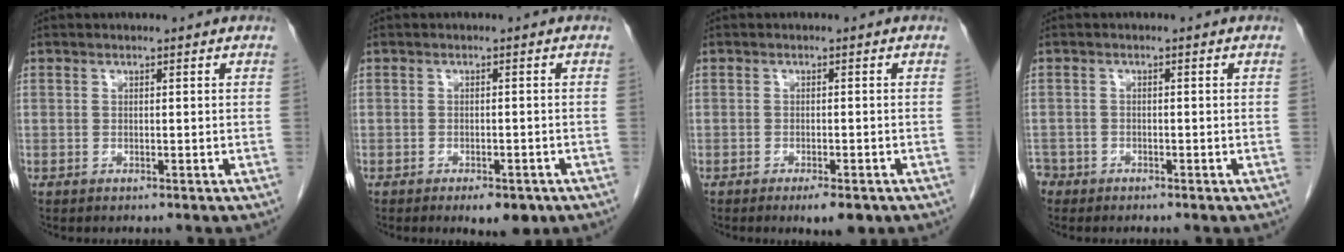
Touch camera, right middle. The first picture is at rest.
{"total": 4.3, "force": [-2.7, 1.6, 2.8], "torque": [-0.035, -0.004, -0.031]}
{"total": 3.6, "force": [-2.3, 0.8, 2.7], "torque": [-0.038, -0.006, -0.028]}
{"total": 2.7, "force": [-2.2, 1.7, 0.0], "torque": [-0.004, 0.003, -0.044]}